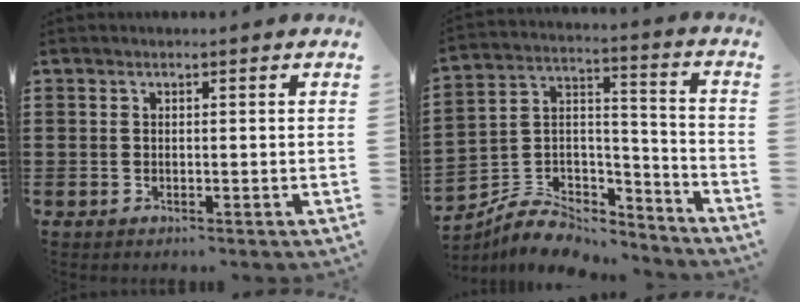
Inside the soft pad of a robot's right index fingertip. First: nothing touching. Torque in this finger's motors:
{"motor_torque": [0.64, -0.83, 0.16, 0.00]}